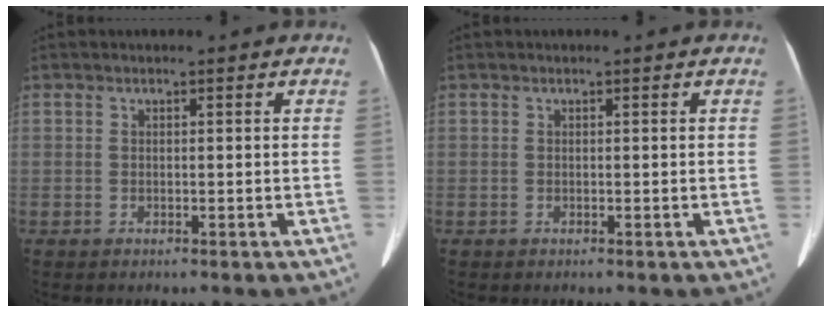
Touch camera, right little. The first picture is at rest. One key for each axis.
{"total": 0.0}